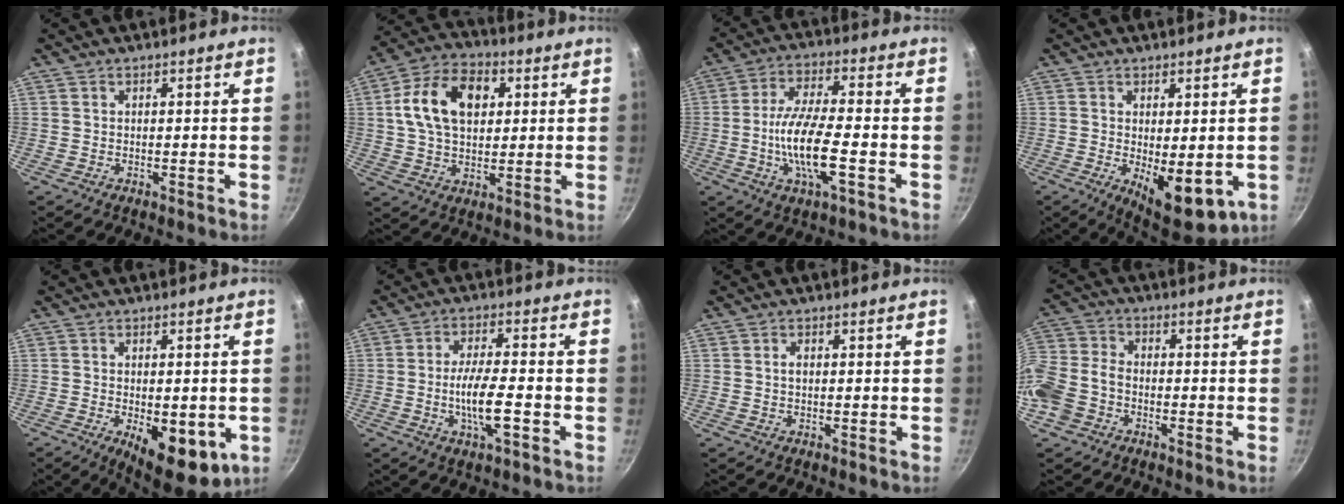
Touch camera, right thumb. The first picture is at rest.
{"total": 14.6, "force": [3.4, 9.8, 10.3], "torque": [-0.159, 0.010, 0.047]}
{"total": 12.1, "force": [-3.1, 3.4, 11.2], "torque": [-0.216, 0.018, -0.066]}
{"total": 10.6, "force": [-1.9, 4.6, 9.4], "torque": [-0.110, -0.012, -0.011]}
{"total": 12.2, "force": [-3.6, 5.4, 10.4], "torque": [-0.111, -0.005, -0.035]}
{"total": 8.4, "force": [-2.4, 2.1, 7.8], "torque": [-0.143, 0.014, -0.049]}
{"total": 1.1, "force": [0.1, 0.7, 0.9], "torque": [-0.015, 0.003, 0.001]}
{"total": 10.4, "force": [-4.5, 7.5, 5.6], "torque": [-0.108, 0.040, -0.105]}